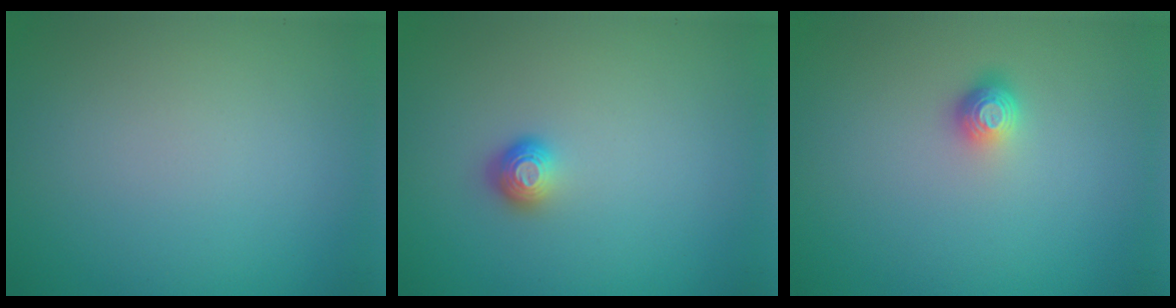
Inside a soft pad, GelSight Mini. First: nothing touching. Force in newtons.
{"total": 1.2, "press": 0.9, "slide": 0.7}
{"total": 1.5, "press": 1.1, "slide": 1.0}